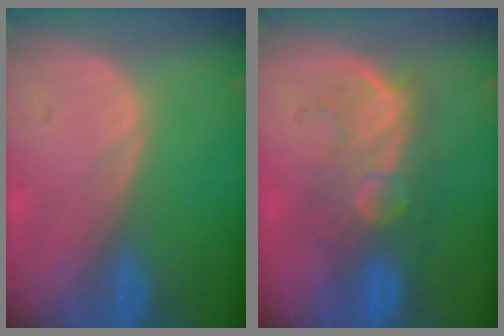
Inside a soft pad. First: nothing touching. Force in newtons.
{"total": 9.0, "press": 8.3, "slide": 3.4}